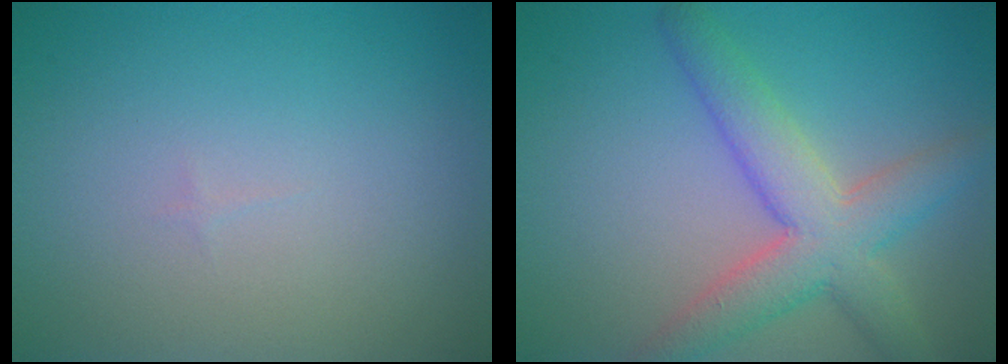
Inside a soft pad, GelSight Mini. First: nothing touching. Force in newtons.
{"total": 5.9, "press": 5.9, "slide": 0.4}